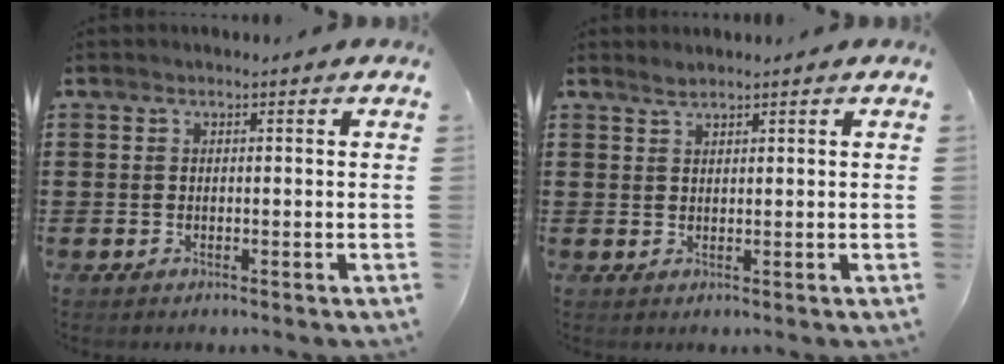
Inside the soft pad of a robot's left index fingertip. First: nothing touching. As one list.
[{"total": 1.3, "force": [1.2, 0.1, 0.5], "torque": [-0.012, 0.001, 0.022]}]